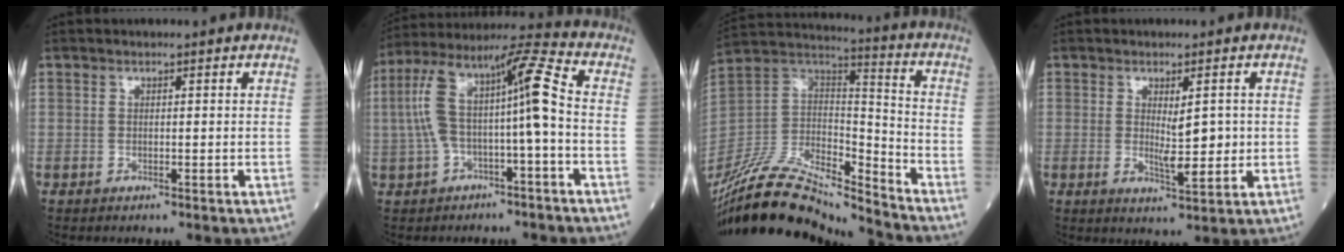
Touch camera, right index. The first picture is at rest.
{"total": 13.5, "force": [-0.5, 2.3, 13.3], "torque": [-0.260, 0.053, -0.008]}
{"total": 23.4, "force": [-21.1, 4.0, 9.3], "torque": [-0.227, -0.001, -0.378]}
{"total": 4.8, "force": [0.3, 1.2, 4.7], "torque": [-0.078, -0.010, 0.009]}